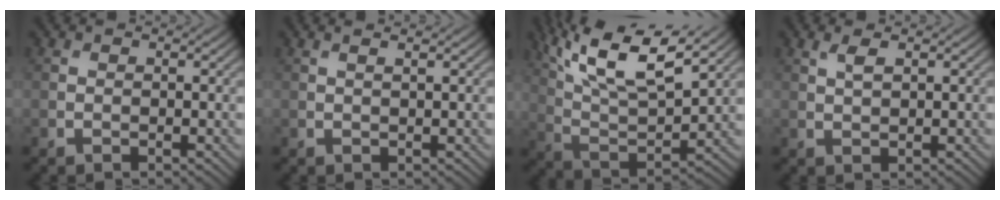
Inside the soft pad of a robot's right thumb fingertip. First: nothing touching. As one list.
[{"total": 1.2, "force": [0.8, 0.2, 1.0], "torque": [-0.014, 0.002, 0.006]}, {"total": 16.5, "force": [10.3, 5.3, 11.7], "torque": [-0.254, 0.015, 0.166]}, {"total": 1.8, "force": [0.9, 0.6, 1.4], "torque": [-0.036, 0.002, 0.020]}]